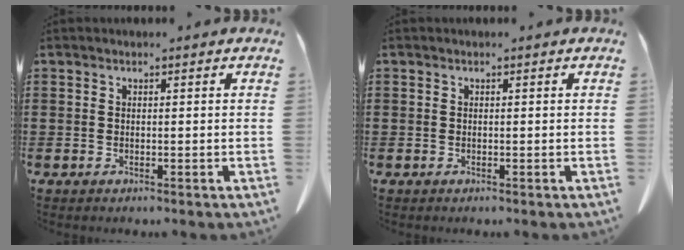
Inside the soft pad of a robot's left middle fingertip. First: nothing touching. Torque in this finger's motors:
{"motor_torque": [-0.36, -0.36, 0.00, 0.00]}